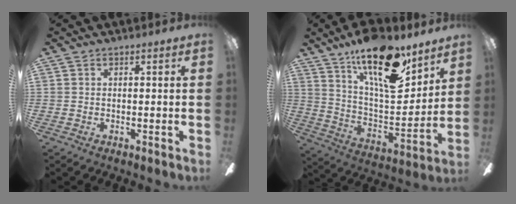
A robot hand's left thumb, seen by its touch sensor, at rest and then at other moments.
{"total": 22.0, "force": [14.7, 8.1, 14.3], "torque": [-0.237, -0.090, 0.252]}